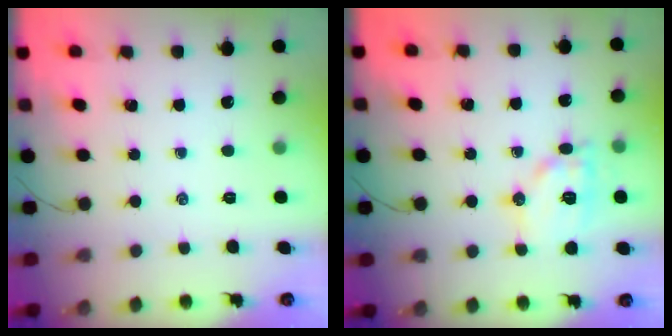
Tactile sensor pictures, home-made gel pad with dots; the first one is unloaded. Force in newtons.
{"total": 12.7, "press": 12.7, "slide": 1.0}